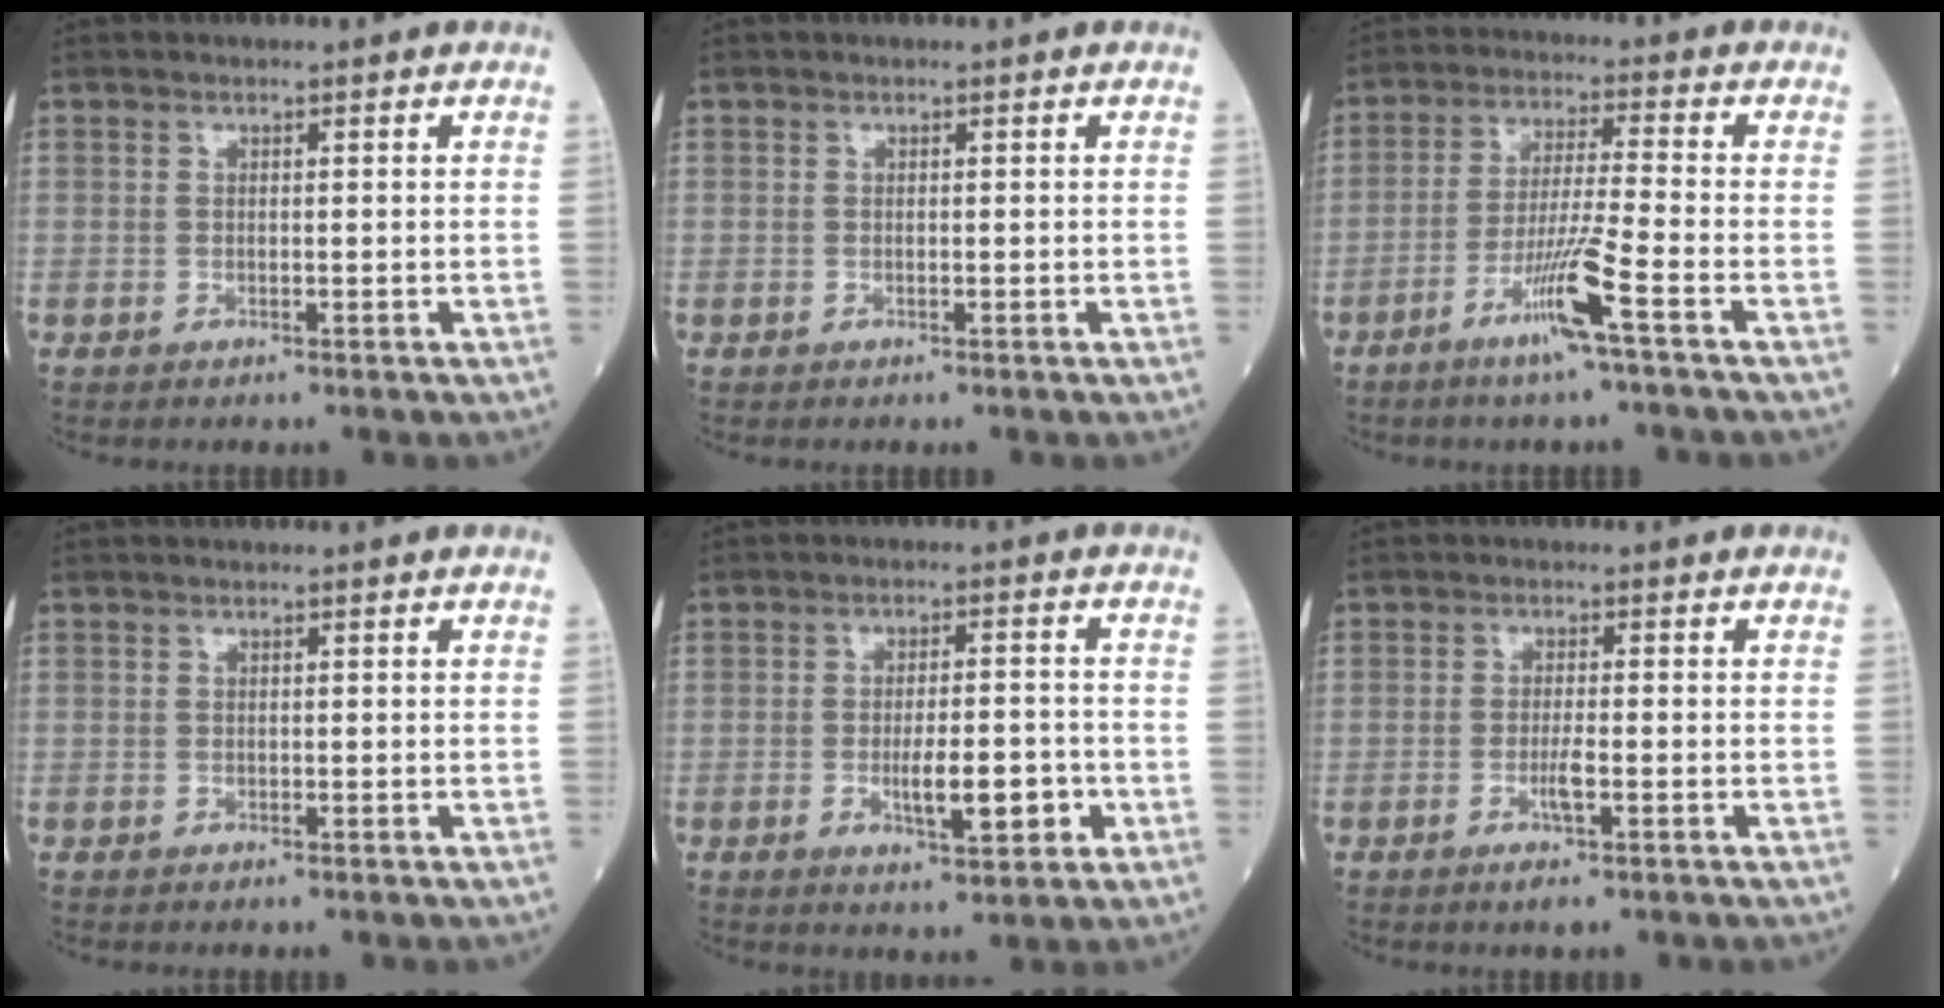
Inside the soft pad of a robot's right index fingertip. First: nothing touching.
{"total": 0.0}
{"total": 8.4, "force": [-4.4, -1.2, 7.1], "torque": [-0.137, -0.013, -0.088]}
{"total": 0.0}
{"total": 7.0, "force": [-2.0, 1.7, 6.5], "torque": [-0.106, -0.005, -0.029]}
{"total": 2.8, "force": [-1.2, -0.1, 2.5], "torque": [-0.051, -0.005, -0.025]}